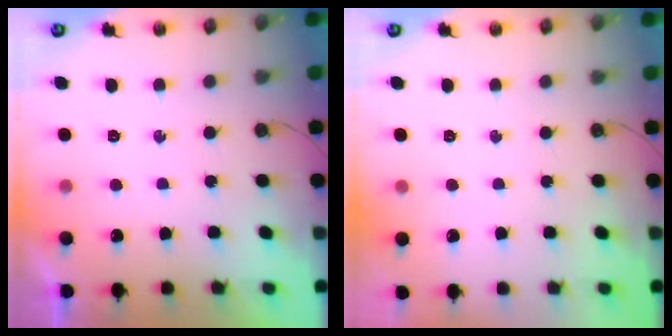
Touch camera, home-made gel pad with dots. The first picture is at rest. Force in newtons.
{"total": 0.0}